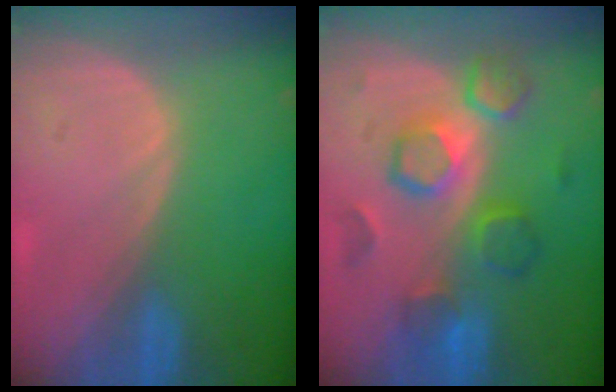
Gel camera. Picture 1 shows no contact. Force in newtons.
{"total": 8.5, "press": 8.5, "slide": 0.2}